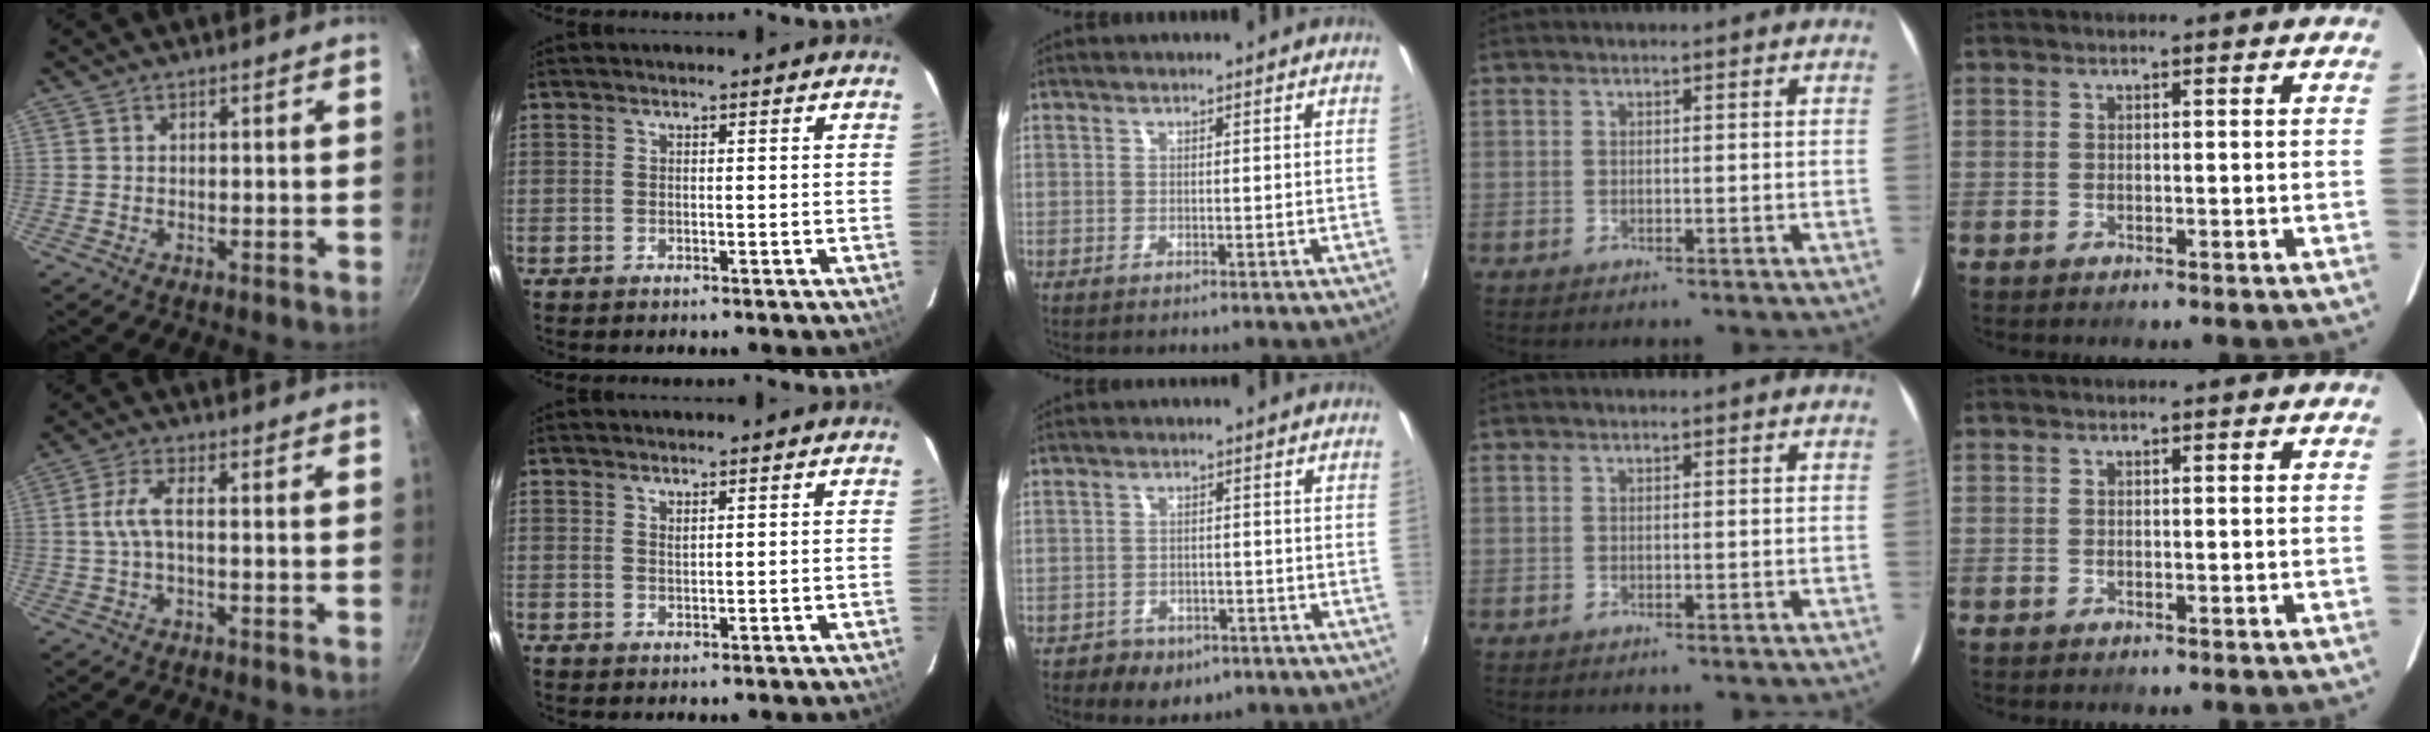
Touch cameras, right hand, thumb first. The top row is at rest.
{"thumb": {"total": 4.4, "force": [-0.5, 1.3, 4.1], "torque": [-0.100, 0.015, -0.013]}, "index": {"total": 1.0, "force": [0.7, 0.3, 0.6], "torque": [-0.010, 0.001, 0.013]}, "middle": {"total": 6.1, "force": [-3.6, 4.4, 2.2], "torque": [-0.066, -0.001, -0.041]}}